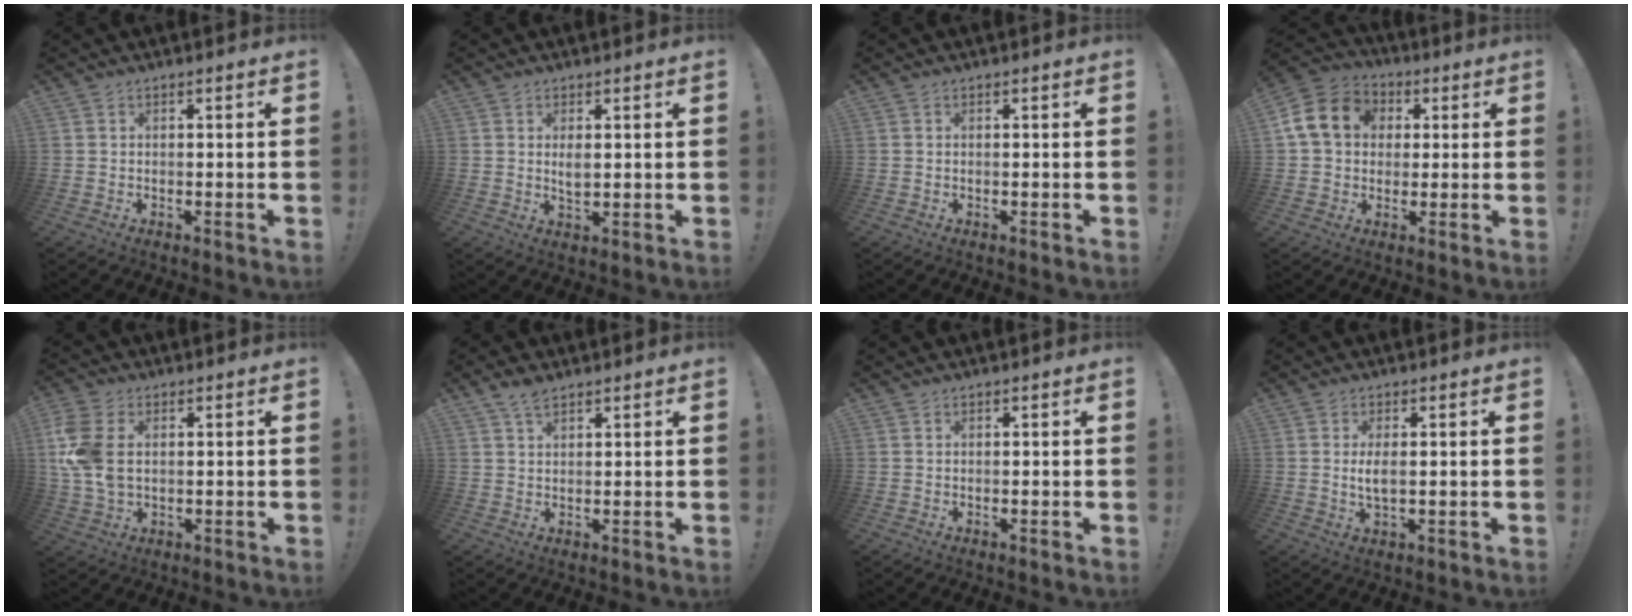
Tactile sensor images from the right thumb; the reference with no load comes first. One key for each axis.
{"total": 2.9, "fx": 0.8, "fy": 1.4, "fz": 2.4, "tx": -0.034, "ty": -0.006, "tz": 0.010}
{"total": 0.0}
{"total": 14.8, "fx": 3.4, "fy": 12.2, "fz": 7.7, "tx": -0.119, "ty": 0.011, "tz": 0.072}
{"total": 11.7, "fx": 1.9, "fy": 7.5, "fz": 8.8, "tx": -0.198, "ty": -0.002, "tz": 0.037}
{"total": 4.2, "fx": 2.9, "fy": 1.7, "fz": 2.4, "tx": -0.040, "ty": -0.015, "tz": 0.054}
{"total": 0.0}
{"total": 3.8, "fx": 0.3, "fy": 1.3, "fz": 3.6, "tx": -0.064, "ty": -0.006, "tz": 0.001}